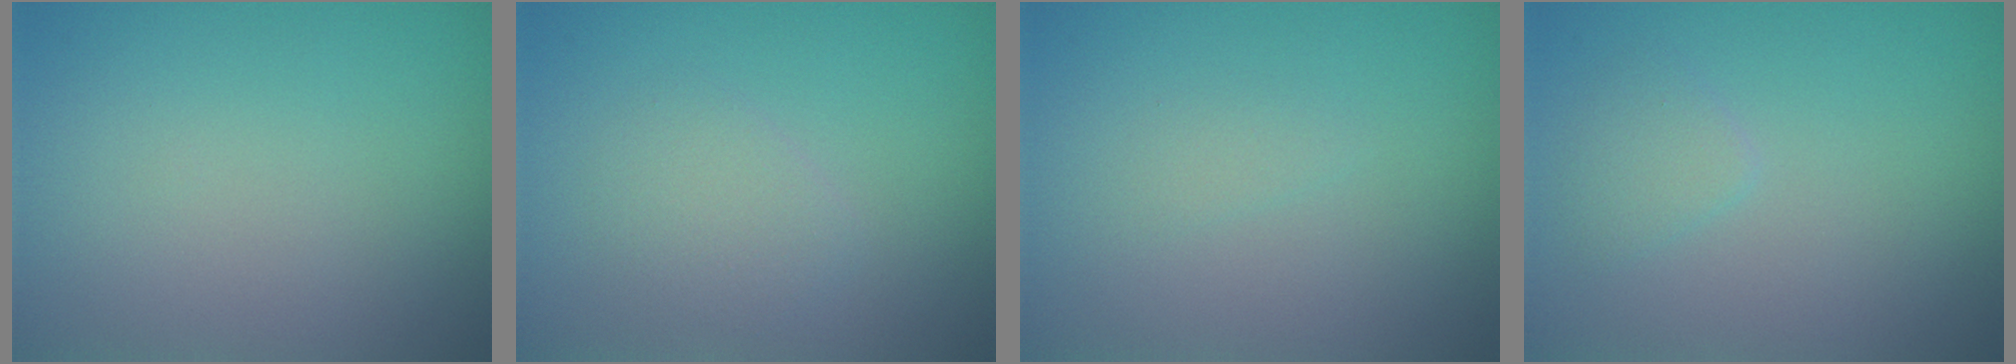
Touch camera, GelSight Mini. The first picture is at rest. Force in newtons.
{"total": 1.8, "press": 1.8, "slide": 0.1}
{"total": 0.7, "press": 0.7, "slide": 0.1}
{"total": 1.2, "press": 1.2, "slide": 0.1}